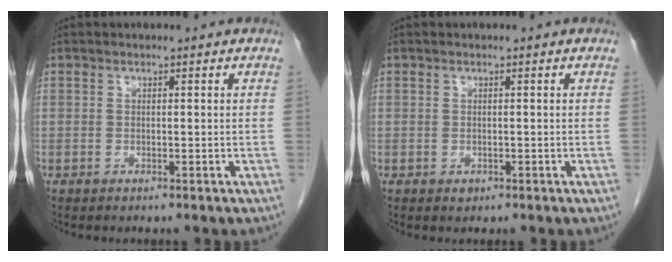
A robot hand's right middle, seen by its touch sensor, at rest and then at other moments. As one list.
[{"total": 0.6, "force": [-0.3, 0.5, 0.2], "torque": [-0.004, 0.001, -0.001]}]